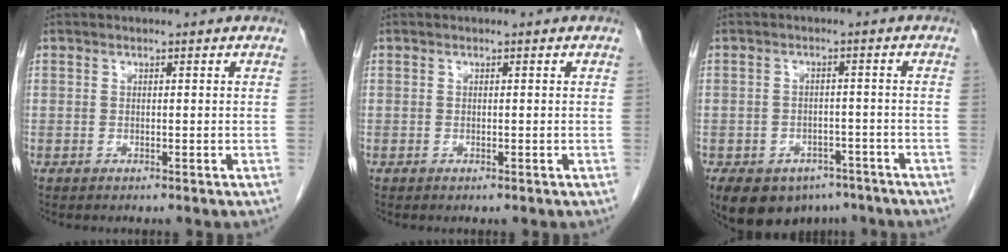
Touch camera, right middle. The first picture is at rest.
{"total": 0.0}
{"total": 14.0, "force": [-8.8, 9.4, 5.4], "torque": [-0.126, -0.004, -0.110]}